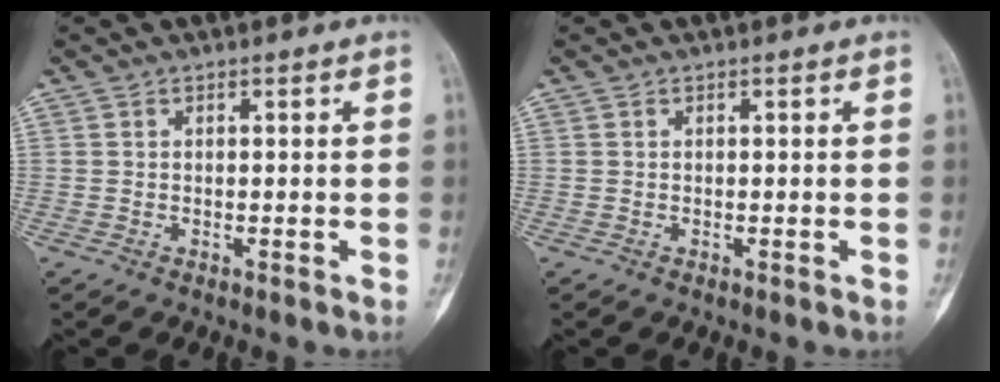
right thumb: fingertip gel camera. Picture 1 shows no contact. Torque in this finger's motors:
{"motor_torque": [-0.03, 0.02, 0.00, 0.01, 0.00]}